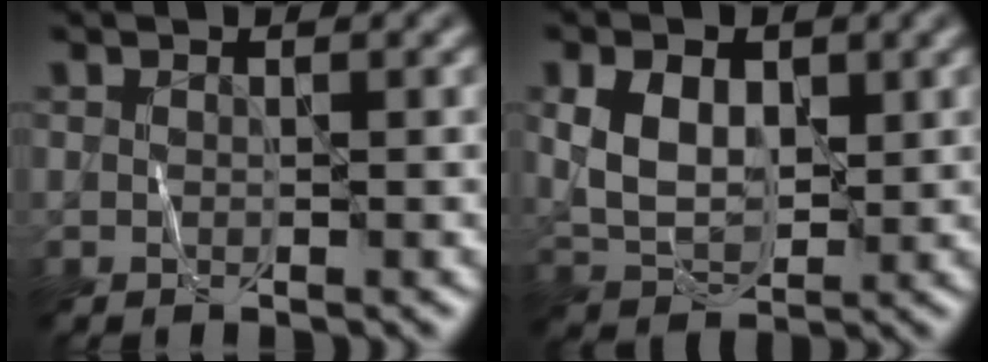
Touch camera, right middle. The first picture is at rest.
{"total": 5.1, "force": [1.1, 3.3, 3.7], "torque": [-0.077, -0.002, 0.019]}